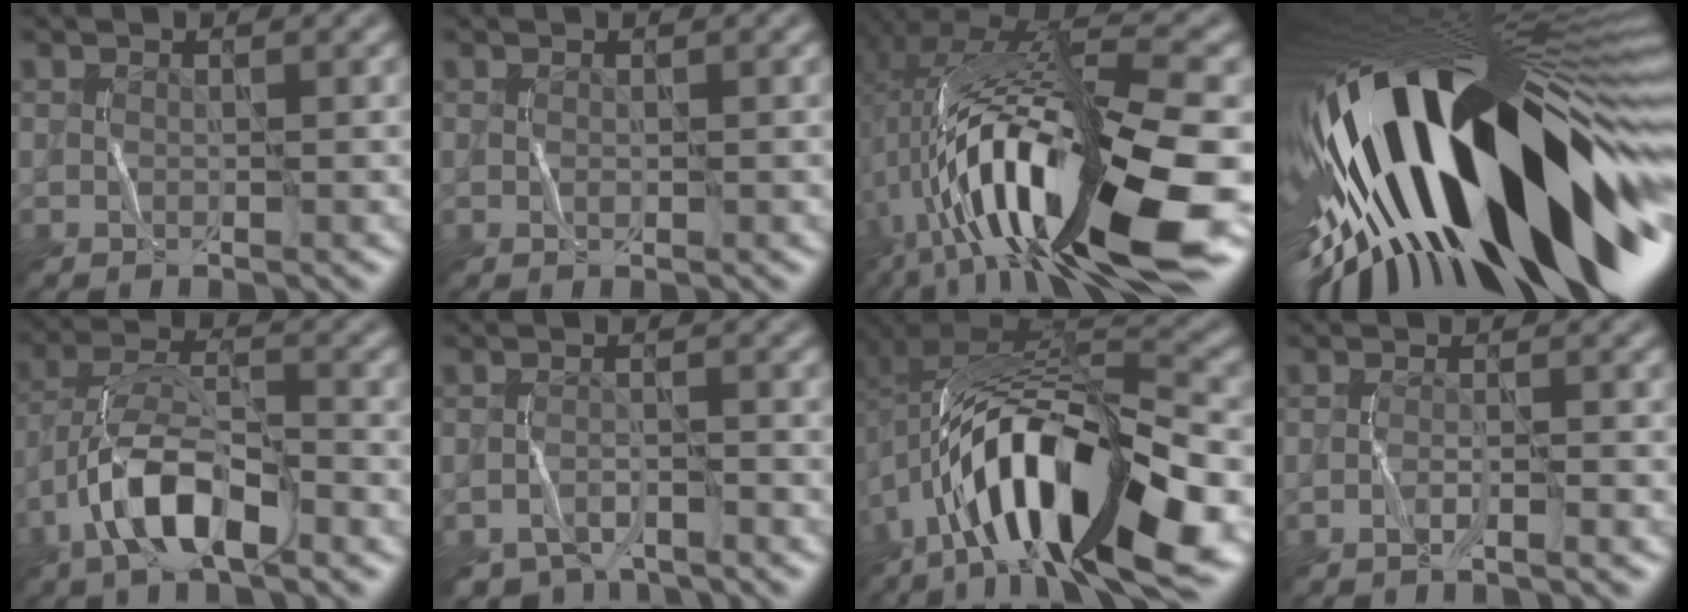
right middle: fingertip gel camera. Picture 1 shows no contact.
{"total": 0.0}
{"total": 18.0, "force": [-2.5, 5.4, 17.0], "torque": [-0.290, 0.022, -0.043]}
{"total": 21.0, "force": [-1.9, 8.6, 19.1], "torque": [-0.299, -0.017, -0.047]}
{"total": 7.5, "force": [-3.9, 2.9, 5.8], "torque": [-0.107, 0.008, -0.077]}
{"total": 3.2, "force": [-2.8, 1.1, 0.9], "torque": [-0.012, -0.002, -0.049]}
{"total": 16.8, "force": [-5.4, 6.6, 14.5], "torque": [-0.244, 0.014, -0.093]}
{"total": 1.4, "force": [-0.9, 0.1, 1.1], "torque": [-0.020, 0.004, -0.019]}